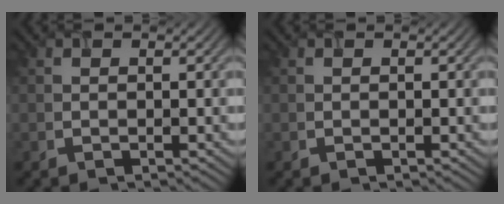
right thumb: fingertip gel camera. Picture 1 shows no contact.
{"total": 0.0}